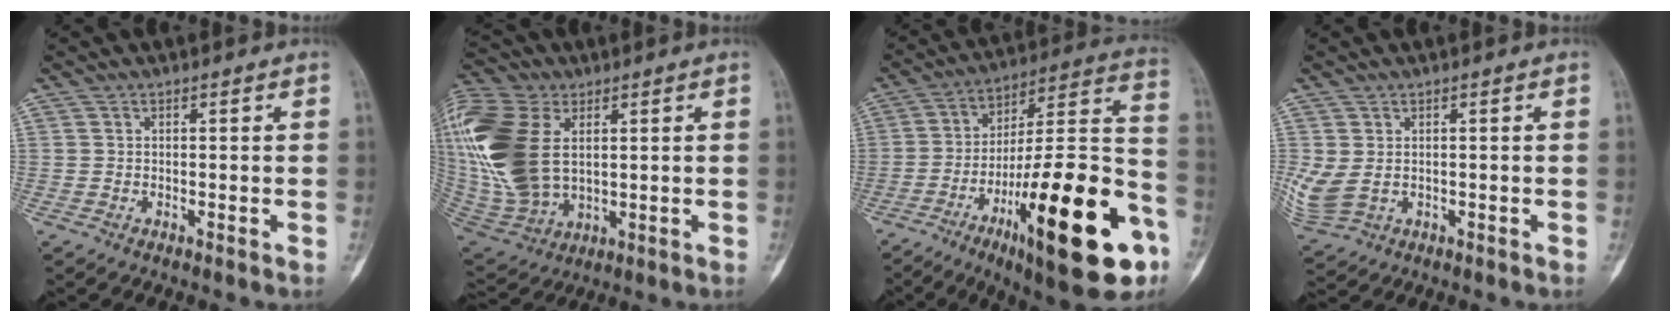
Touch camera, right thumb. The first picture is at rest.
{"total": 25.0, "force": [5.0, 15.7, 18.8], "torque": [-0.448, -0.009, 0.104]}
{"total": 31.0, "force": [-12.8, 8.3, 26.9], "torque": [-0.365, 0.062, -0.190]}
{"total": 5.3, "force": [0.0, 3.7, 3.9], "torque": [-0.100, -0.002, 0.011]}